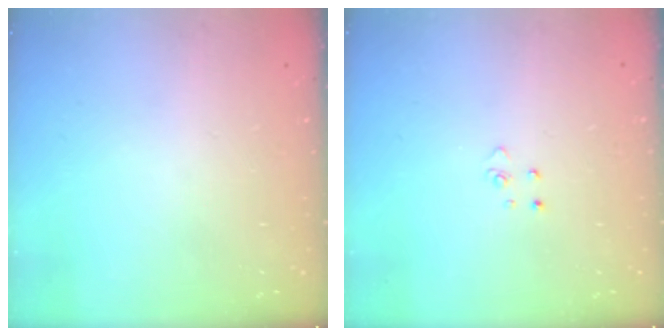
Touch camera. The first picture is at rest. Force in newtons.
{"total": 2.8, "press": 2.8, "slide": 0.3}